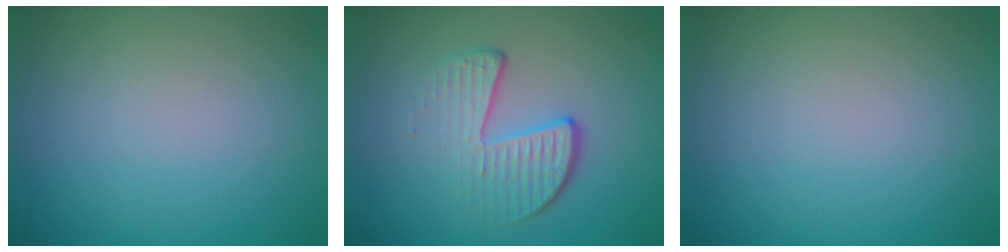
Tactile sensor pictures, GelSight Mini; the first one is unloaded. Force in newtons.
{"total": 3.9, "press": 2.5, "slide": 3.0}
{"total": 0.0}